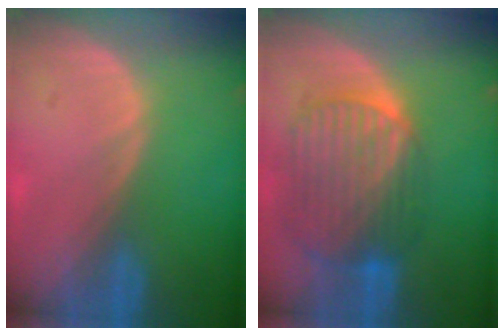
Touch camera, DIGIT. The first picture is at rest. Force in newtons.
{"total": 10.3, "press": 8.7, "slide": 5.6}